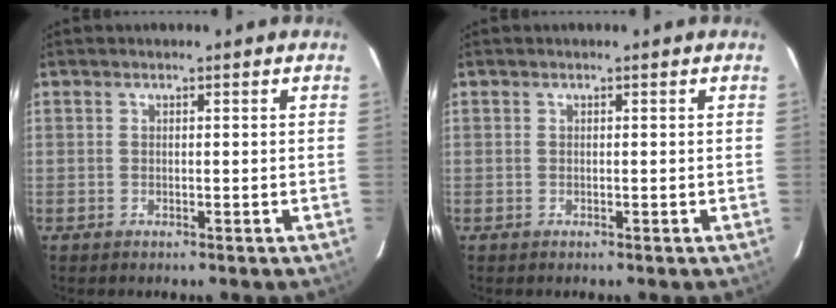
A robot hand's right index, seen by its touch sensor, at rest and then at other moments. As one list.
[{"total": 0.0}]